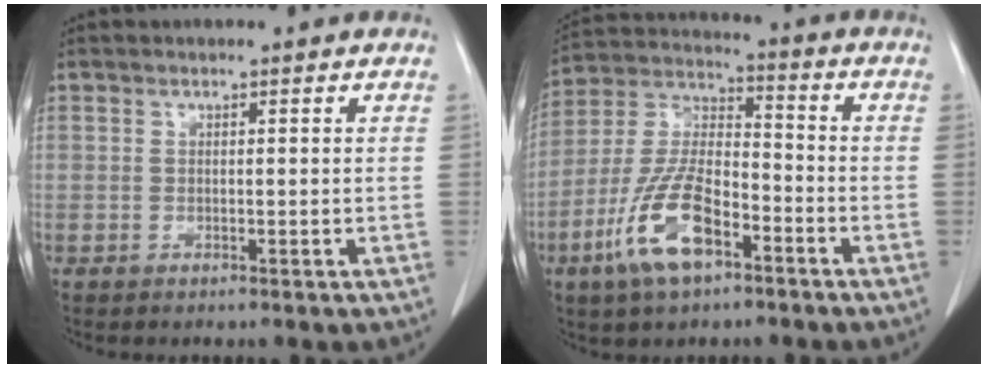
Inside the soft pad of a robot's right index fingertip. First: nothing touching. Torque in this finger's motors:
{"motor_torque": [0.70, -0.68, 0.17, 0.06]}